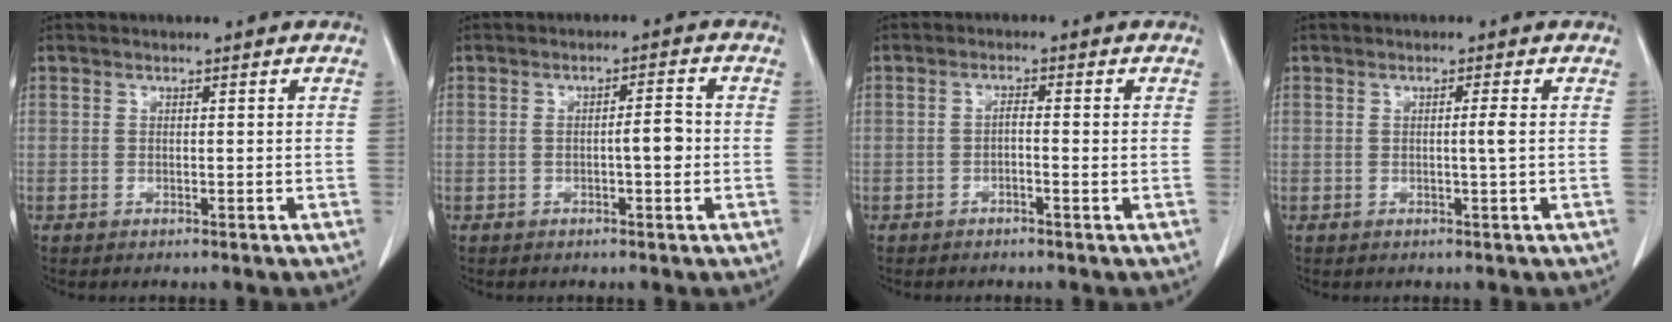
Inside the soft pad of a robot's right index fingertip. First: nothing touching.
{"total": 3.0, "force": [-0.6, 0.4, 2.9], "torque": [-0.044, 0.004, -0.011]}
{"total": 1.8, "force": [-0.4, 0.2, 1.7], "torque": [-0.031, 0.007, -0.008]}
{"total": 1.4, "force": [0.0, -0.4, 1.3], "torque": [-0.023, -0.001, -0.001]}